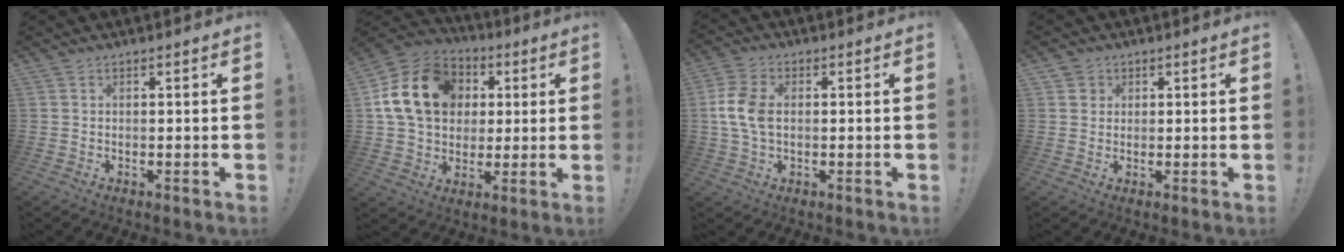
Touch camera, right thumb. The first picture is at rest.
{"total": 19.4, "force": [4.7, 15.2, 11.2], "torque": [-0.190, -0.002, 0.095]}
{"total": 8.9, "force": [0.1, 6.0, 6.6], "torque": [-0.144, 0.006, 0.004]}
{"total": 2.8, "force": [1.3, 2.4, 0.4], "torque": [-0.006, -0.002, 0.023]}